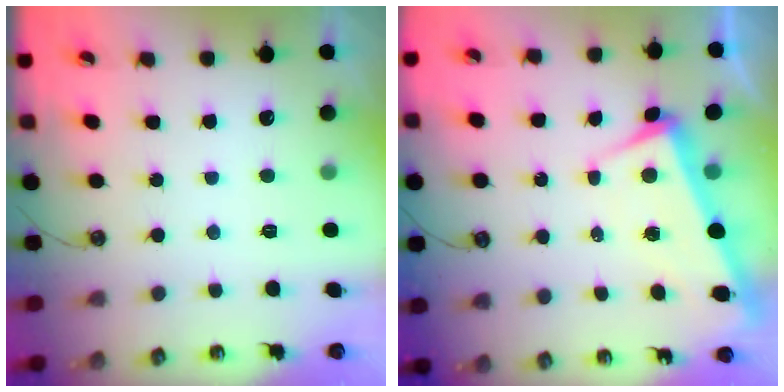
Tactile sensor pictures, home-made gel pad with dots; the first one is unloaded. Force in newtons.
{"total": 2.9, "press": 2.8, "slide": 0.8}